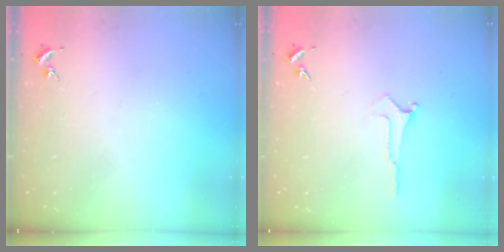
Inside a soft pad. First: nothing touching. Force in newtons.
{"total": 0.0}